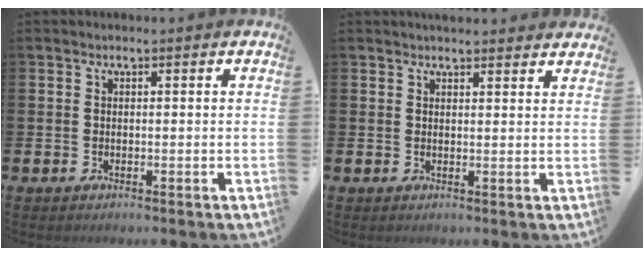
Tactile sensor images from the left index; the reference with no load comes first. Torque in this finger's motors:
{"motor_torque": [1.10, -1.04, 0.40, 0.03]}